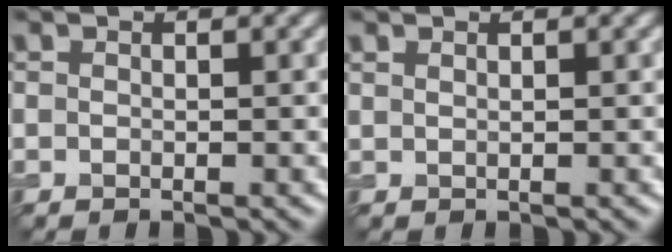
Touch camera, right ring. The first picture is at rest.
{"total": 0.7, "force": [0.6, 0.2, 0.3], "torque": [-0.004, 0.000, 0.008]}